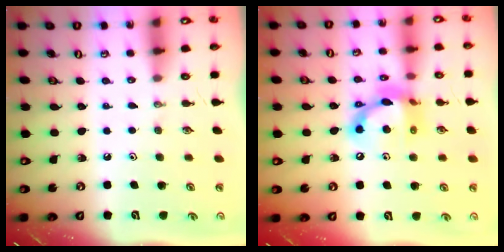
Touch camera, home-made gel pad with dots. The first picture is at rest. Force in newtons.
{"total": 13.7, "press": 13.7, "slide": 1.0}